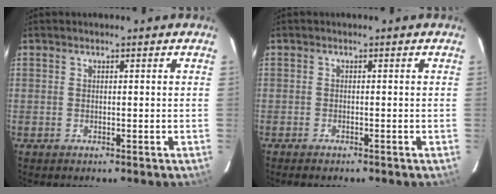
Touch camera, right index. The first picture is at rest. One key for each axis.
{"total": 1.7, "fx": -1.5, "fy": 0.3, "fz": 0.7, "tx": -0.020, "ty": -0.007, "tz": -0.029}